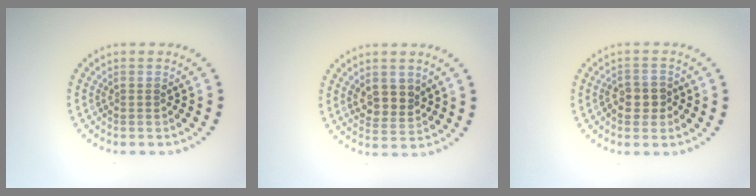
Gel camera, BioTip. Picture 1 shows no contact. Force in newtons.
{"total": 2.7, "press": 2.5, "slide": 1.0}
{"total": 2.4, "press": 2.3, "slide": 0.6}